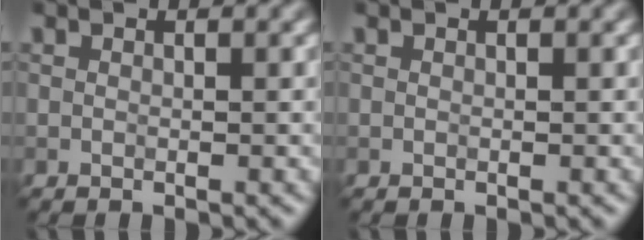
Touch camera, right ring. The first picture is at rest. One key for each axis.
{"total": 0.0}